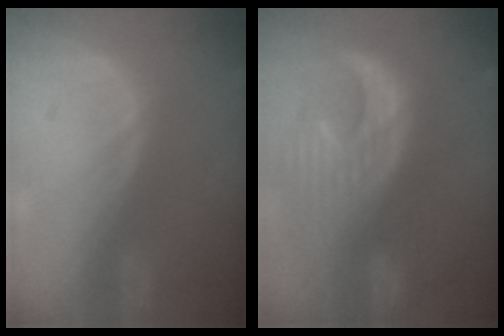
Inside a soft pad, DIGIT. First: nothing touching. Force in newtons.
{"total": 12.8, "press": 11.2, "slide": 6.2}